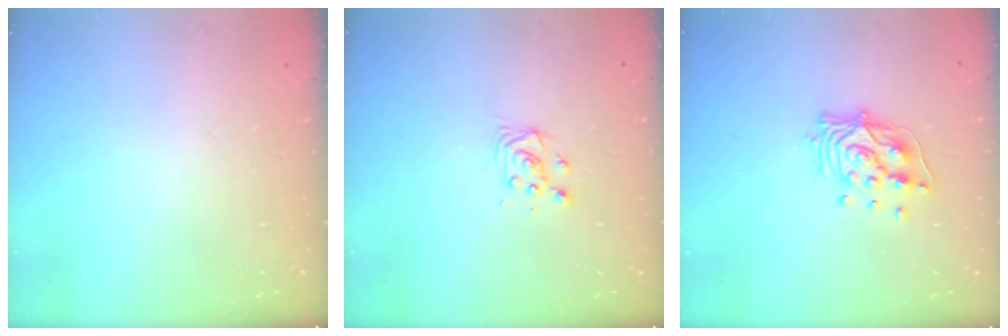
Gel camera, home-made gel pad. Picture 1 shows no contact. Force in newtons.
{"total": 3.5, "press": 3.5, "slide": 0.4}
{"total": 12.9, "press": 12.9, "slide": 1.4}